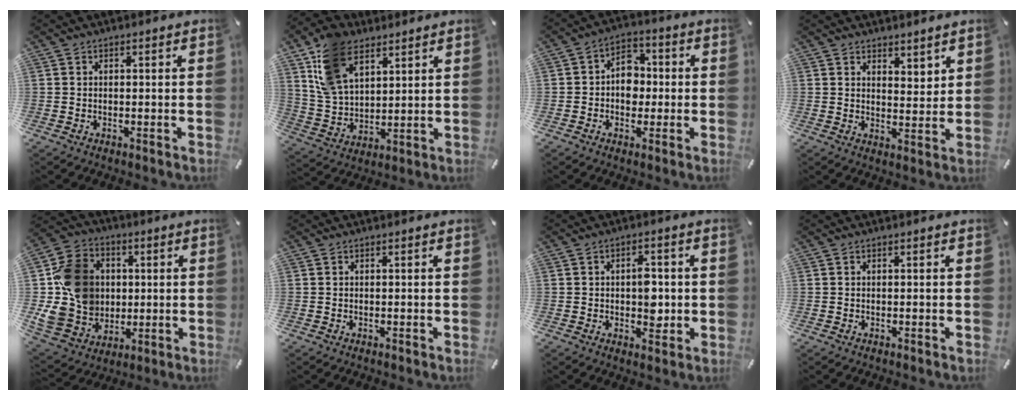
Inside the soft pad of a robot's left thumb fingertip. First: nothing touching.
{"total": 12.8, "force": [7.4, 8.0, 6.8], "torque": [-0.166, -0.012, 0.143]}
{"total": 7.1, "force": [-1.0, 5.9, 3.8], "torque": [-0.051, 0.014, -0.019]}
{"total": 4.3, "force": [3.7, 2.1, -0.2], "torque": [0.016, -0.029, 0.067]}
{"total": 16.4, "force": [0.6, 14.7, 7.3], "torque": [-0.152, 0.009, 0.021]}
{"total": 0.0}
{"total": 6.0, "force": [-0.1, 3.8, 4.7], "torque": [-0.046, -0.007, -0.008]}
{"total": 0.0}